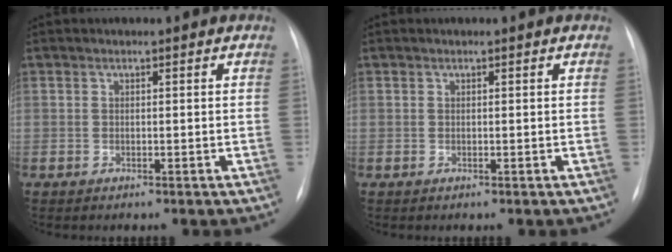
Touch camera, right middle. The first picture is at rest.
{"total": 0.0}